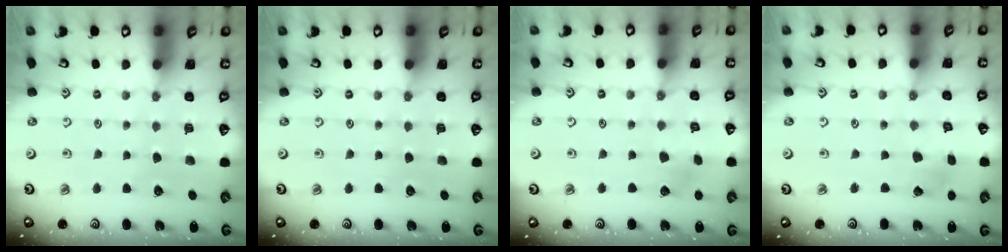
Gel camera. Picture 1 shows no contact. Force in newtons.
{"total": 0.0}
{"total": 5.1, "press": 5.0, "slide": 0.3}
{"total": 2.8, "press": 2.7, "slide": 0.4}